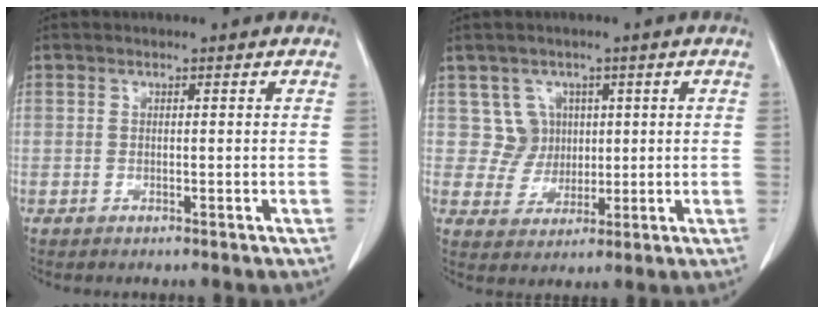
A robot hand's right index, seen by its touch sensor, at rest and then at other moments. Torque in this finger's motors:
{"motor_torque": [-0.05, 0.01, 0.00, -0.01]}